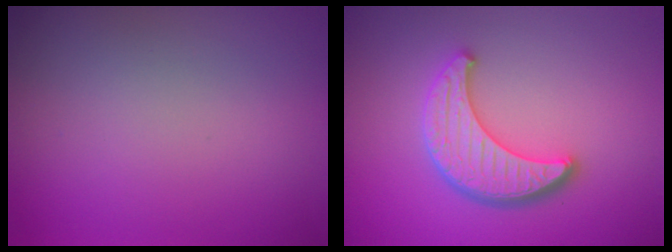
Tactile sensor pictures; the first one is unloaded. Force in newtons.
{"total": 4.4, "press": 3.8, "slide": 2.3}